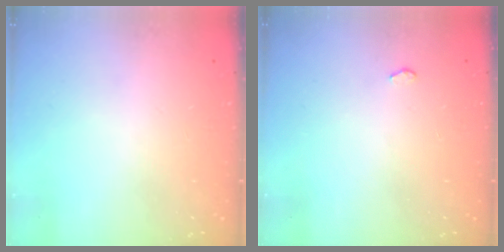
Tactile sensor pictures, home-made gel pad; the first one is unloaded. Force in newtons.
{"total": 2.2, "press": 2.2, "slide": 0.3}